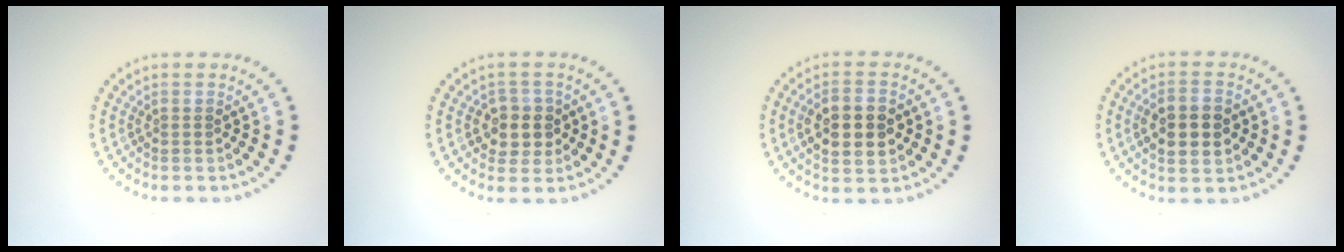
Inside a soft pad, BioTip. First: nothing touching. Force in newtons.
{"total": 2.8, "press": 2.7, "slide": 0.9}
{"total": 5.2, "press": 5.2, "slide": 0.2}
{"total": 4.1, "press": 4.1, "slide": 0.2}